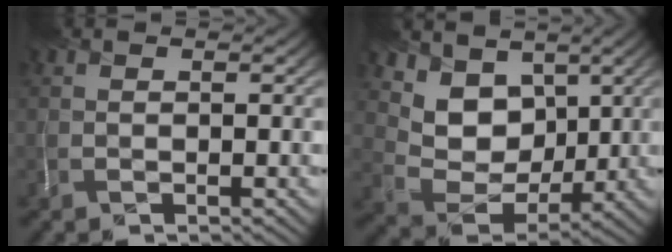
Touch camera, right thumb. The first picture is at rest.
{"total": 8.5, "force": [4.9, 6.0, 3.4], "torque": [-0.091, -0.022, 0.096]}